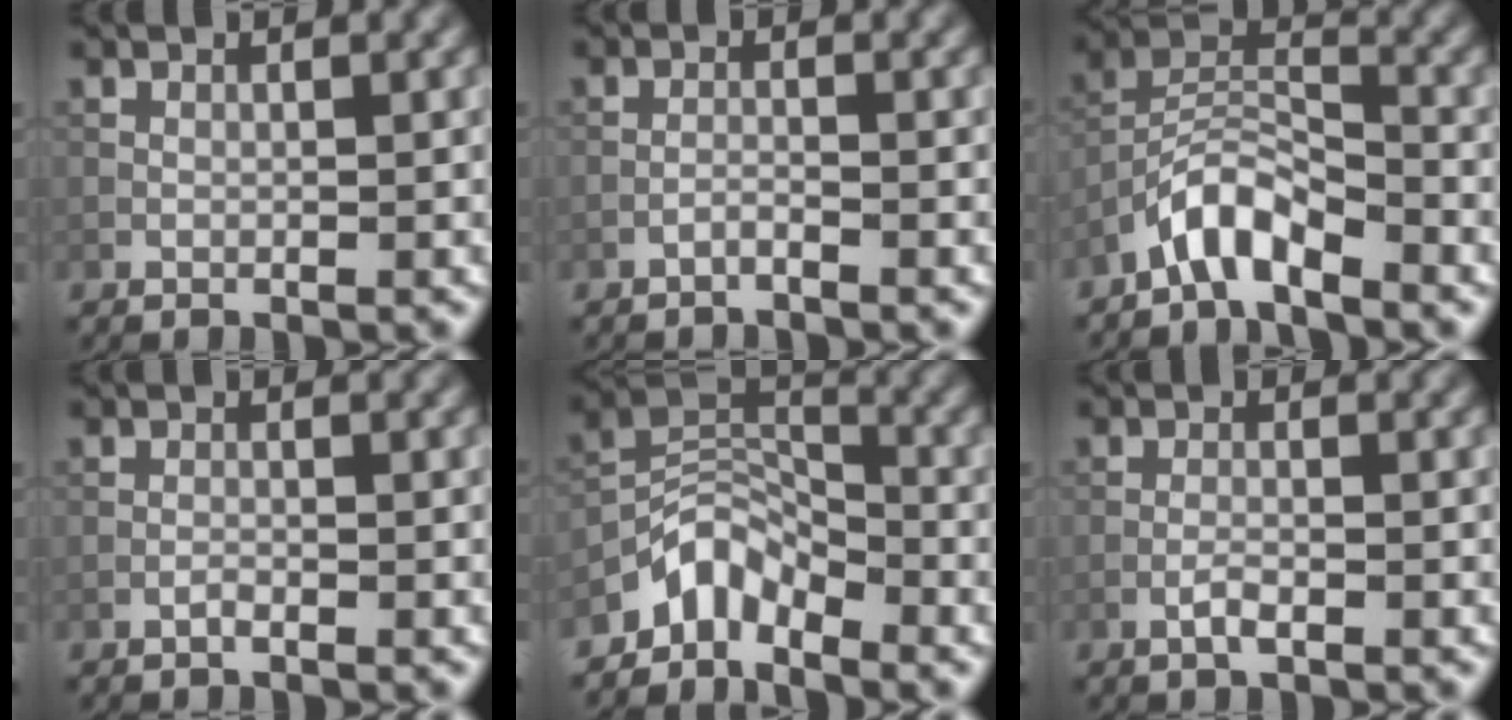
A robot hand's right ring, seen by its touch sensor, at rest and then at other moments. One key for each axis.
{"total": 0.8, "fx": -0.8, "fy": 0.0, "fz": 0.3, "tx": -0.005, "ty": 0.004, "tz": -0.018}
{"total": 4.6, "fx": -3.6, "fy": 1.4, "fz": 2.5, "tx": -0.044, "ty": 0.013, "tz": -0.076}
{"total": 0.6, "fx": -0.5, "fy": 0.1, "fz": 0.3, "tx": -0.005, "ty": 0.003, "tz": -0.011}
{"total": 4.1, "fx": -3.4, "fy": 1.9, "fz": 1.3, "tx": -0.016, "ty": 0.008, "tz": -0.077}
{"total": 1.2, "fx": -0.8, "fy": 0.3, "fz": 0.9, "tx": -0.018, "ty": 0.003, "tz": -0.017}